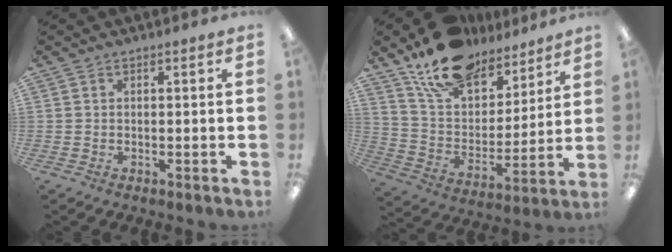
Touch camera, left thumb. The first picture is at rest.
{"total": 17.1, "force": [13.1, 8.7, 6.6], "torque": [-0.135, -0.077, 0.242]}